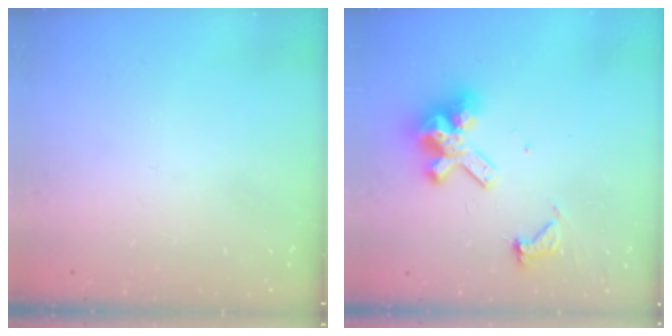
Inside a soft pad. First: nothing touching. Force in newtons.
{"total": 11.0, "press": 10.9, "slide": 1.4}